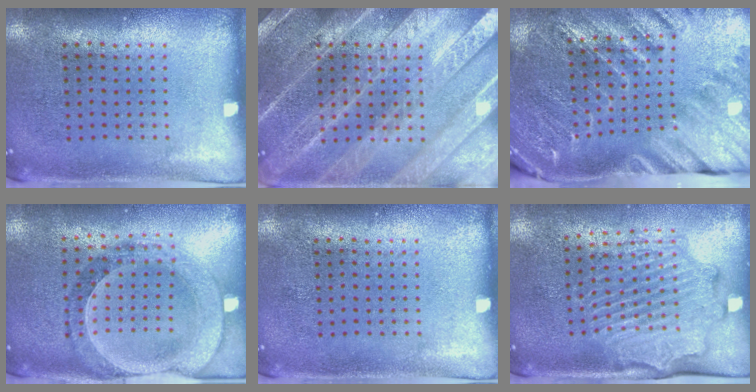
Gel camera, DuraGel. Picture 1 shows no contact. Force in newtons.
{"total": 6.0, "press": 5.9, "slide": 0.8}
{"total": 2.9, "press": 2.9, "slide": 0.5}
{"total": 1.5, "press": 1.5, "slide": 0.3}
{"total": 0.0}
{"total": 2.2, "press": 2.2, "slide": 0.2}